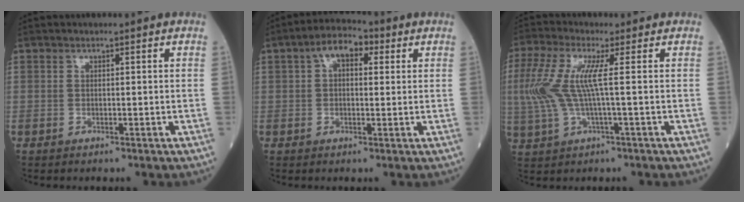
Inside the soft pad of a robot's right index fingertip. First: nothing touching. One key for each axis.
{"total": 6.0, "fx": 2.1, "fy": 3.1, "fz": 4.7, "tx": -0.080, "ty": 0.028, "tz": 0.030}
{"total": 8.3, "fx": 0.8, "fy": 0.9, "fz": 8.2, "tx": -0.207, "ty": 0.013, "tz": 0.014}